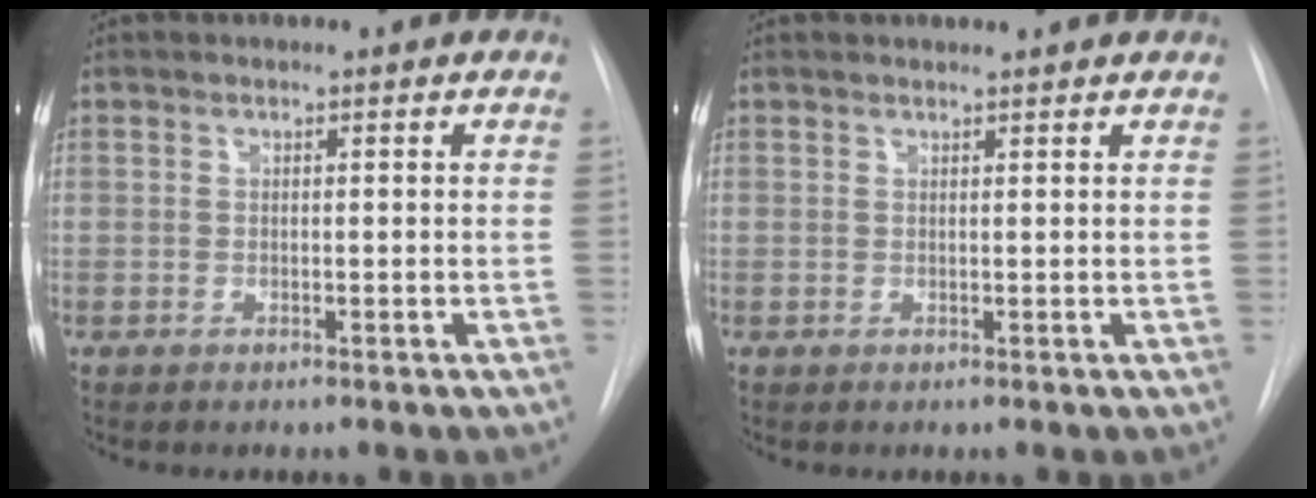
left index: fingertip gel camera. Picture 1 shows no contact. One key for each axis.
{"total": 2.1, "fx": 2.1, "fy": 0.3, "fz": 0.4, "tx": -0.009, "ty": 0.009, "tz": 0.018}